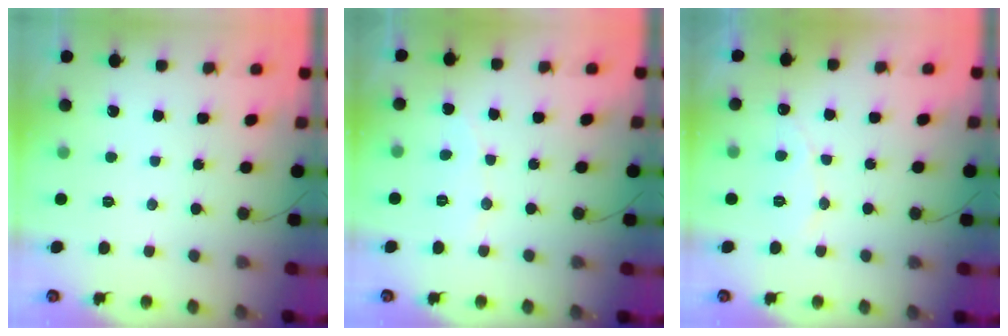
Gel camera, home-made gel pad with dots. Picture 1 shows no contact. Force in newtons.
{"total": 2.8, "press": 2.8, "slide": 0.3}
{"total": 5.8, "press": 5.8, "slide": 0.5}